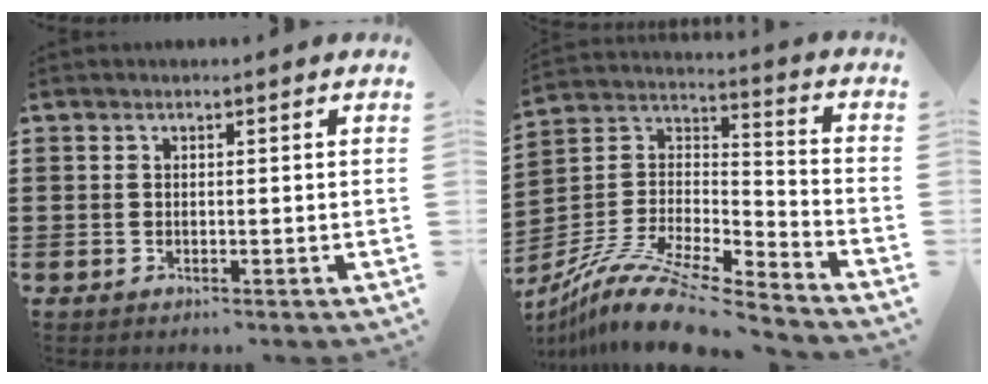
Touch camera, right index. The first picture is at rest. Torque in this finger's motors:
{"motor_torque": [-0.86, 0.82, 0.74, 0.21]}